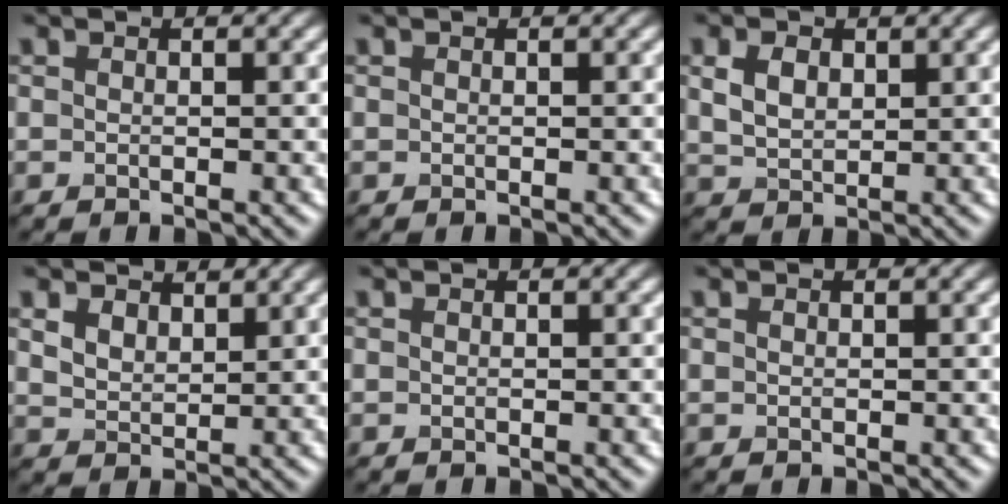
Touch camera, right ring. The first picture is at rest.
{"total": 0.0}
{"total": 2.8, "force": [1.1, 1.9, 1.8], "torque": [-0.042, 0.001, 0.024]}
{"total": 3.5, "force": [2.5, 1.9, 1.5], "torque": [-0.043, -0.004, 0.049]}
{"total": 0.0}
{"total": 0.0}